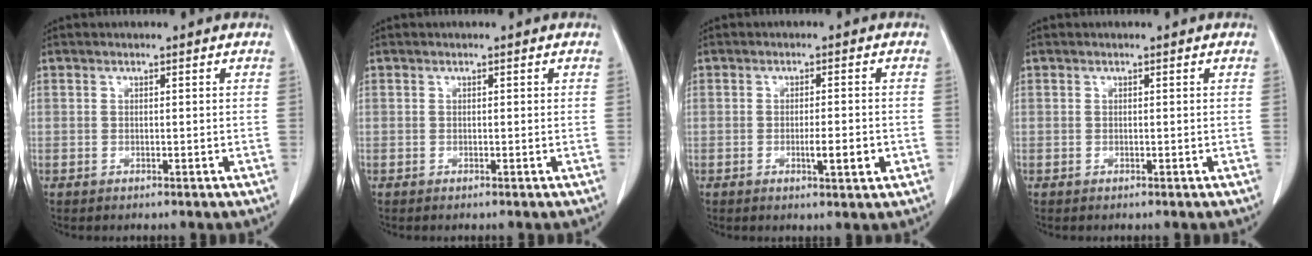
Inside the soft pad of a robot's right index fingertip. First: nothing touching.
{"total": 0.0}
{"total": 3.9, "force": [-1.2, 0.5, 3.7], "torque": [-0.059, -0.003, -0.015]}
{"total": 0.0}